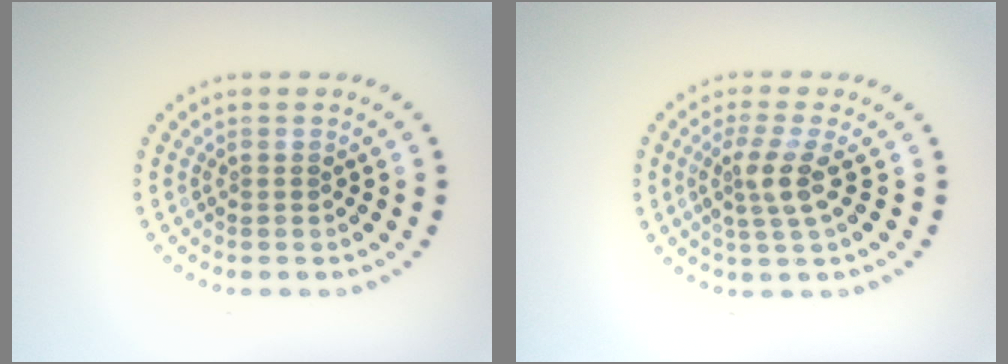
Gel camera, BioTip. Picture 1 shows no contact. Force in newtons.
{"total": 2.7, "press": 2.1, "slide": 1.7}